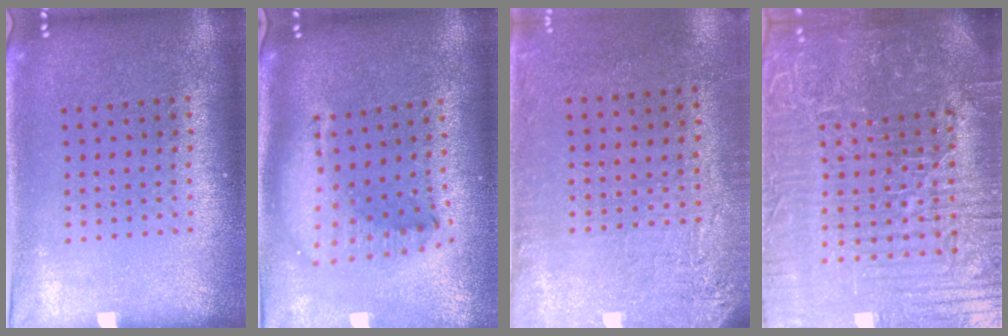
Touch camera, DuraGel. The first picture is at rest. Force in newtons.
{"total": 2.3, "press": 1.7, "slide": 1.5}
{"total": 2.8, "press": 2.3, "slide": 1.5}
{"total": 7.7, "press": 6.8, "slide": 3.7}